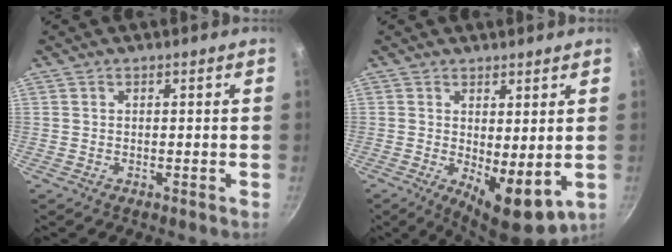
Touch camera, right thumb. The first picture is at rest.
{"total": 8.6, "force": [0.0, 3.3, 7.9], "torque": [-0.098, -0.017, 0.012]}